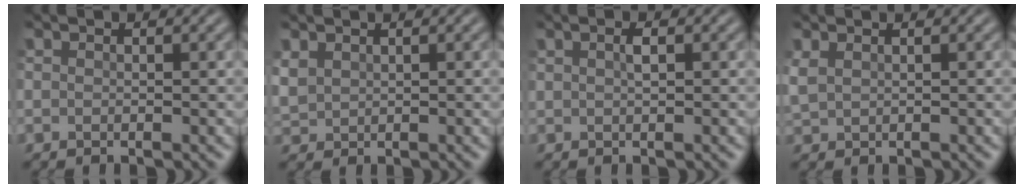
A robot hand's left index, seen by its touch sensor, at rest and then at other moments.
{"total": 1.6, "force": [1.0, 1.1, 0.7], "torque": [-0.024, 0.001, 0.027]}
{"total": 1.1, "force": [0.3, 0.3, 1.0], "torque": [-0.023, 0.001, 0.006]}
{"total": 1.5, "force": [0.9, 0.7, 1.0], "torque": [-0.032, 0.002, 0.022]}